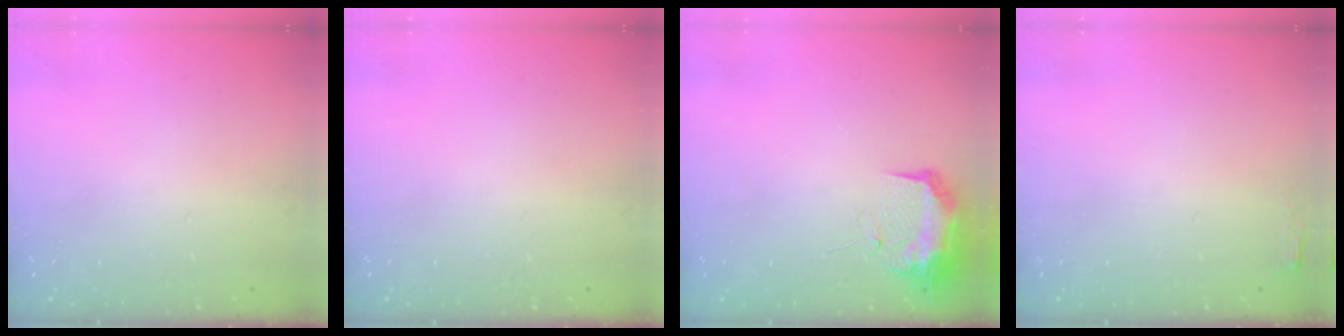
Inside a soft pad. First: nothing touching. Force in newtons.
{"total": 0.0}
{"total": 9.6, "press": 9.6, "slide": 0.3}
{"total": 2.7, "press": 2.6, "slide": 0.8}